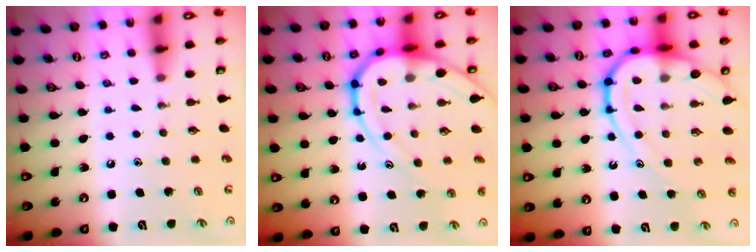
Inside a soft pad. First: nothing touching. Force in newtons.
{"total": 14.4, "press": 14.4, "slide": 1.4}
{"total": 18.1, "press": 18.0, "slide": 1.8}